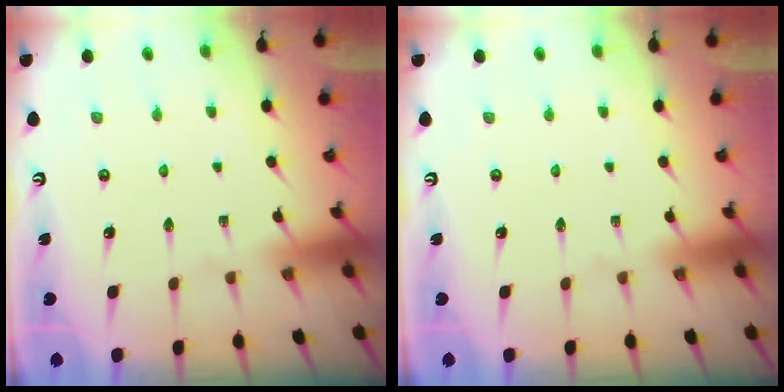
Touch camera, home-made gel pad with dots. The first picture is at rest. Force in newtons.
{"total": 0.0}